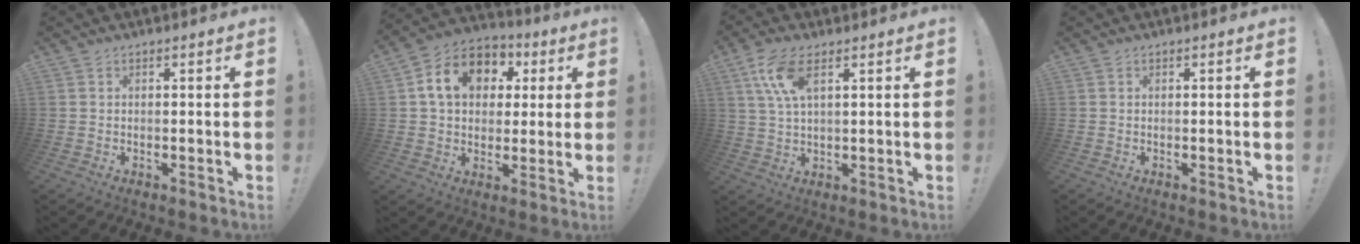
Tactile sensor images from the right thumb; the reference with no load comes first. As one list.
[{"total": 14.4, "force": [4.3, 11.3, 7.8], "torque": [-0.112, -0.001, 0.085]}, {"total": 8.9, "force": [4.3, 3.6, 7.0], "torque": [-0.129, -0.009, 0.077]}, {"total": 0.0}]